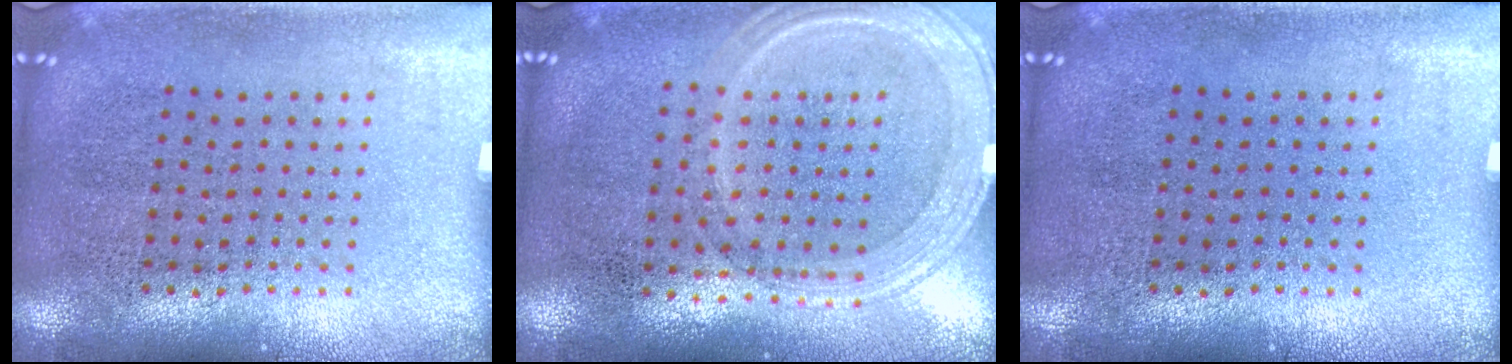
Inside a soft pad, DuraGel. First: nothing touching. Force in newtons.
{"total": 1.2, "press": 1.2, "slide": 0.4}
{"total": 0.0}